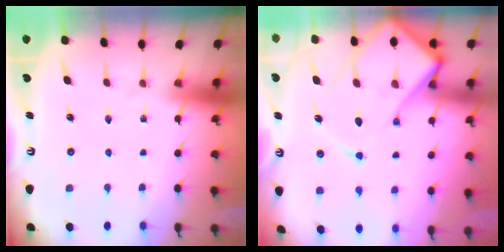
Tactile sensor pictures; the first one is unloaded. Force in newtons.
{"total": 18.4, "press": 18.3, "slide": 1.9}